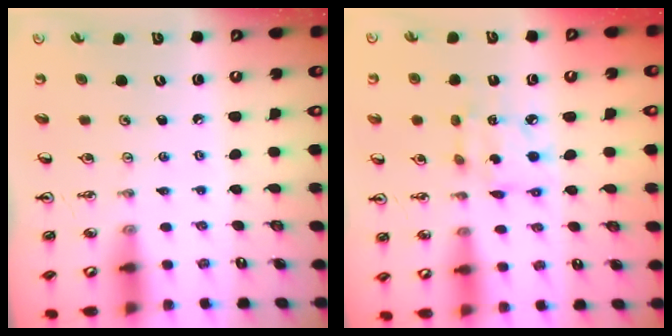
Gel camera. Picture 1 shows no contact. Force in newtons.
{"total": 6.4, "press": 6.4, "slide": 0.3}